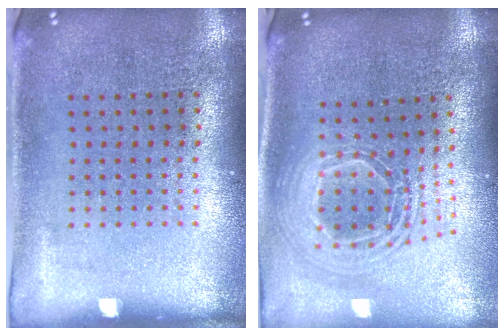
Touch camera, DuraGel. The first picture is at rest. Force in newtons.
{"total": 2.1, "press": 1.6, "slide": 1.4}